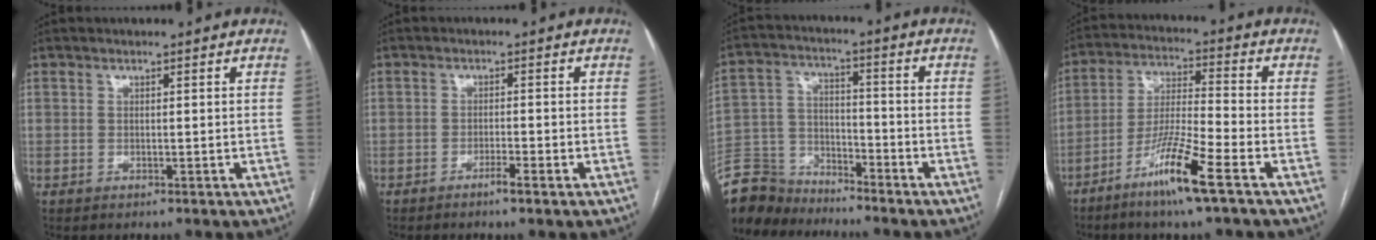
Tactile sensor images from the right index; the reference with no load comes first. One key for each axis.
{"total": 2.4, "fx": -1.6, "fy": -0.2, "fz": 1.8, "tx": -0.031, "ty": -0.001, "tz": -0.028}
{"total": 9.6, "fx": -9.1, "fy": 3.0, "fz": 0.1, "tx": -0.008, "ty": 0.014, "tz": -0.181}
{"total": 11.0, "fx": -6.4, "fy": -0.4, "fz": 8.9, "tx": -0.175, "ty": -0.021, "tz": -0.126}